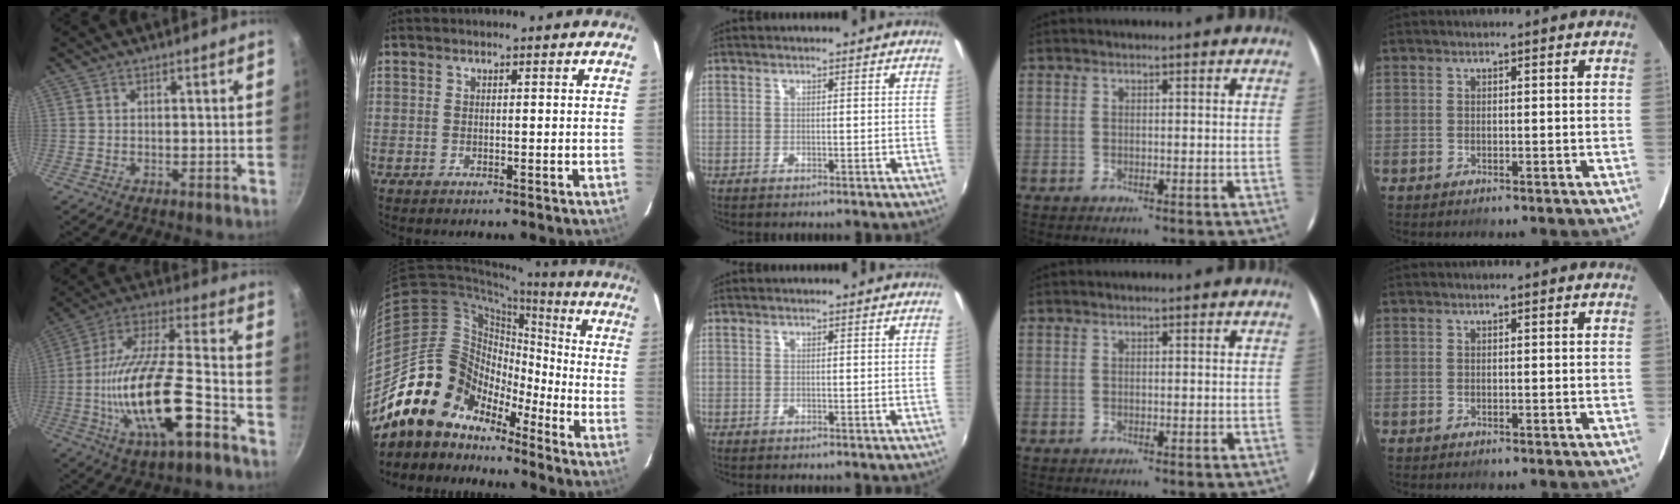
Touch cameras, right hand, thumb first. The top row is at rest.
{"thumb": {"total": 22.3, "force": [-7.9, 7.4, 19.5], "torque": [-0.348, 0.031, -0.148]}, "index": {"total": 16.3, "force": [-12.6, 9.3, 4.4], "torque": [-0.092, 0.039, -0.236]}}